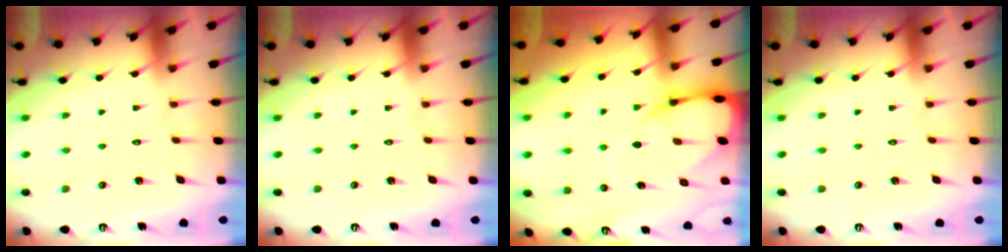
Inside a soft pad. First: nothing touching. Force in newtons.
{"total": 0.0}
{"total": 8.7, "press": 8.6, "slide": 1.0}
{"total": 0.0}